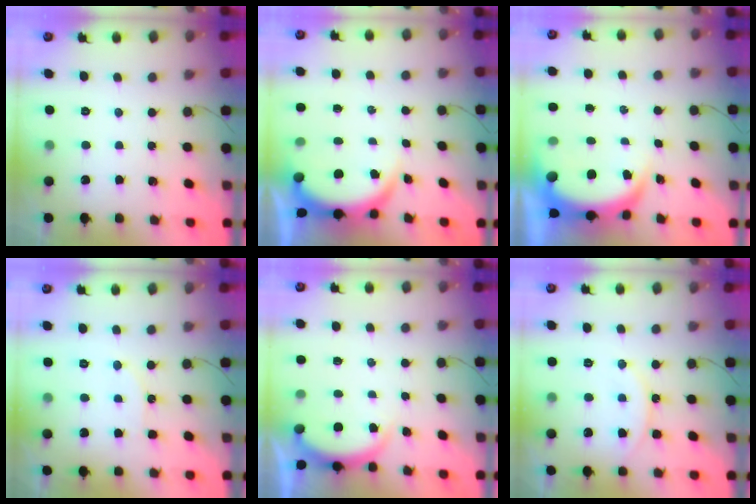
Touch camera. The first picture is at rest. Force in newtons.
{"total": 4.5, "press": 4.2, "slide": 1.5}
{"total": 5.8, "press": 5.7, "slide": 0.9}
{"total": 7.5, "press": 7.2, "slide": 2.0}
{"total": 2.5, "press": 2.4, "slide": 0.6}
{"total": 13.3, "press": 13.2, "slide": 1.1}